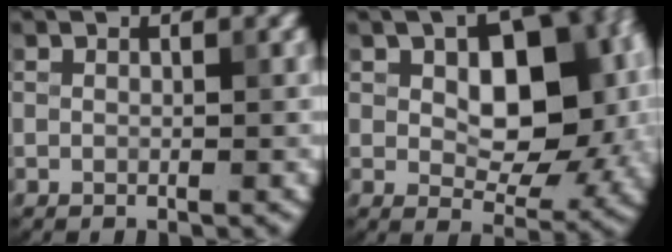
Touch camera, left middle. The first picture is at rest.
{"total": 10.4, "force": [1.8, 6.1, 8.3], "torque": [-0.113, 0.004, 0.033]}